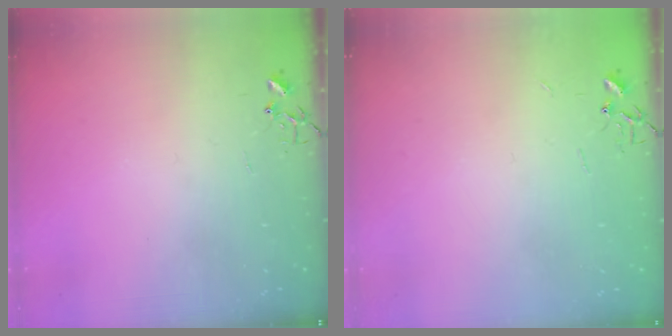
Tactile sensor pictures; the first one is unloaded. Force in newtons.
{"total": 2.2, "press": 2.2, "slide": 0.3}